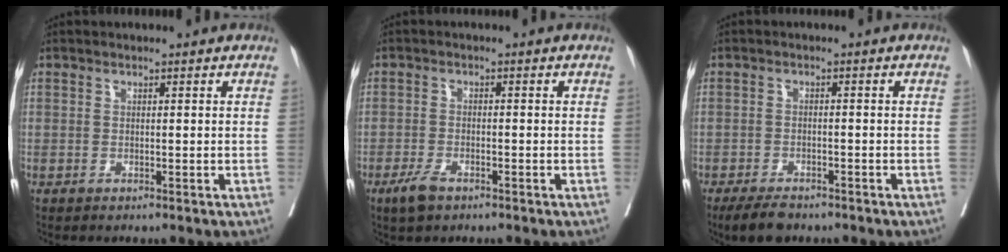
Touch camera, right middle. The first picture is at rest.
{"total": 3.2, "force": [-2.2, 1.2, 2.0], "torque": [-0.045, -0.003, -0.037]}
{"total": 4.4, "force": [-3.6, 1.6, 2.0], "torque": [-0.037, -0.005, -0.059]}